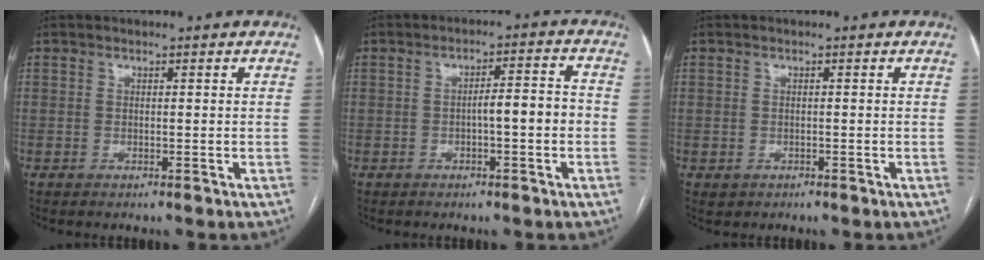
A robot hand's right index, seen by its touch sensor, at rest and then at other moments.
{"total": 4.9, "force": [-1.1, 0.7, 4.7], "torque": [-0.070, 0.018, -0.015]}
{"total": 1.2, "force": [-0.5, 1.1, 0.2], "torque": [-0.007, 0.004, -0.002]}